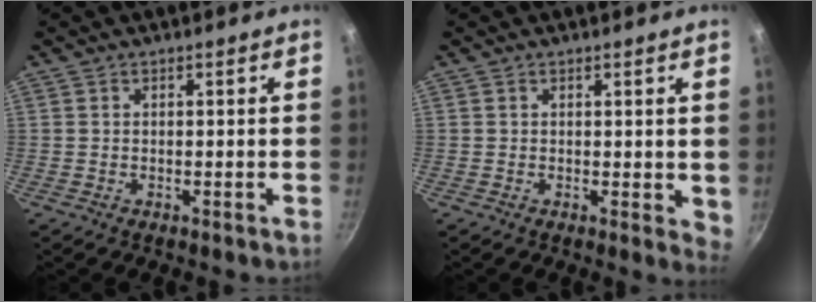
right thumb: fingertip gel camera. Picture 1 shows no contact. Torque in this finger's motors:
{"motor_torque": [-0.37, 0.29, -0.36, 0.01, -0.06]}